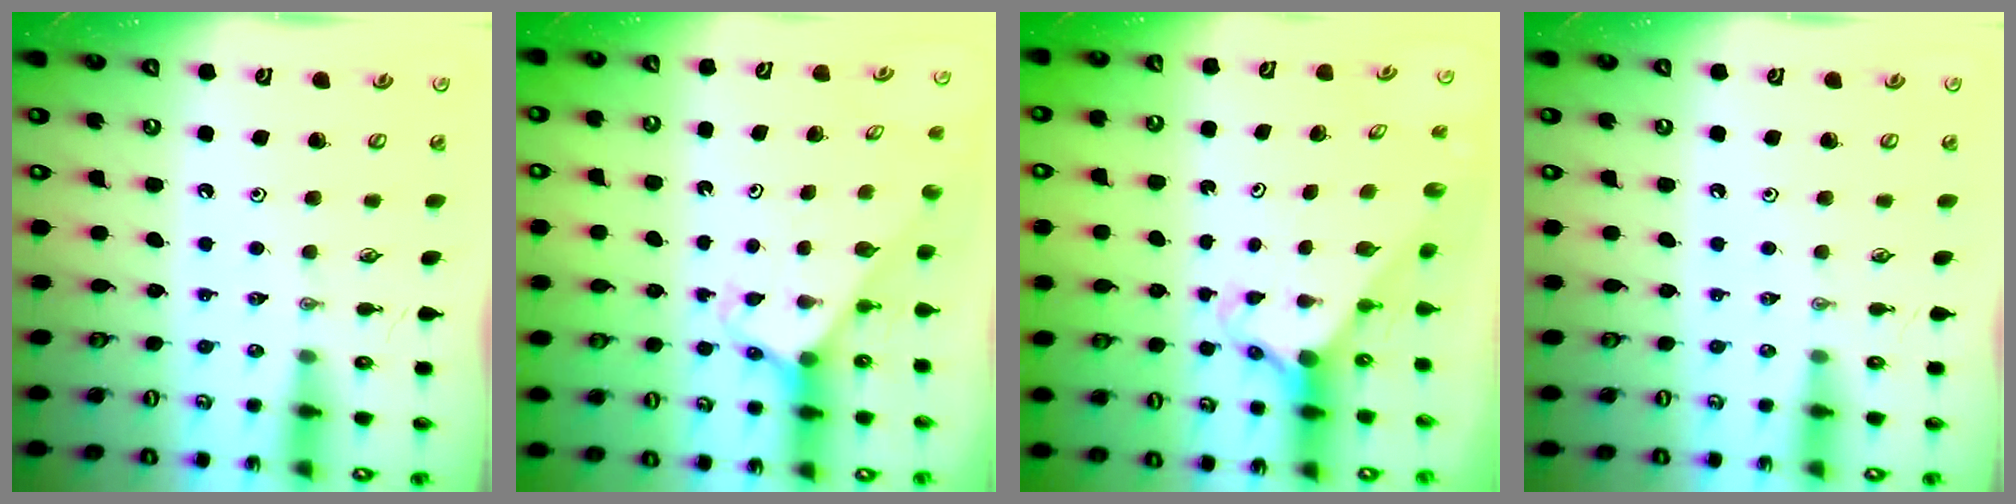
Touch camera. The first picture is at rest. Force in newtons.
{"total": 2.7, "press": 2.7, "slide": 0.1}
{"total": 3.0, "press": 3.0, "slide": 0.3}
{"total": 0.0}